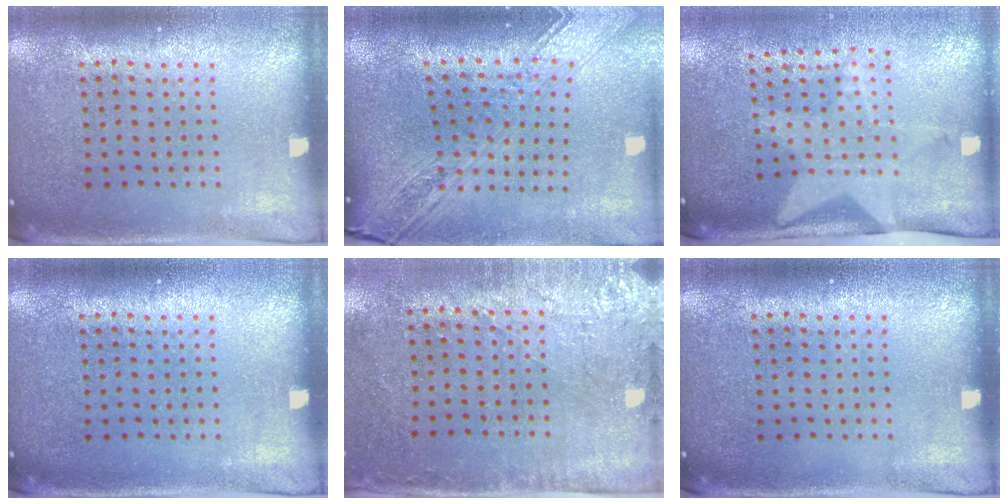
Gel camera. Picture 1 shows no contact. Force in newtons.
{"total": 3.2, "press": 2.4, "slide": 2.0}
{"total": 2.1, "press": 1.5, "slide": 1.4}
{"total": 0.0}
{"total": 2.8, "press": 2.3, "slide": 1.6}
{"total": 0.0}